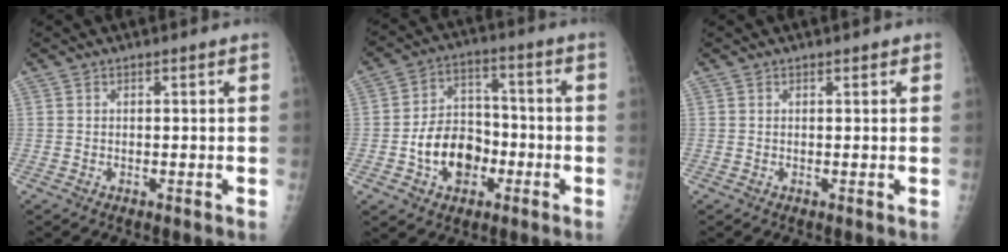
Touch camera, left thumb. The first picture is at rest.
{"total": 11.8, "force": [-3.6, 8.7, 7.1], "torque": [-0.083, 0.034, -0.063]}
{"total": 0.7, "force": [0.5, 0.4, 0.3], "torque": [-0.001, -0.002, 0.004]}